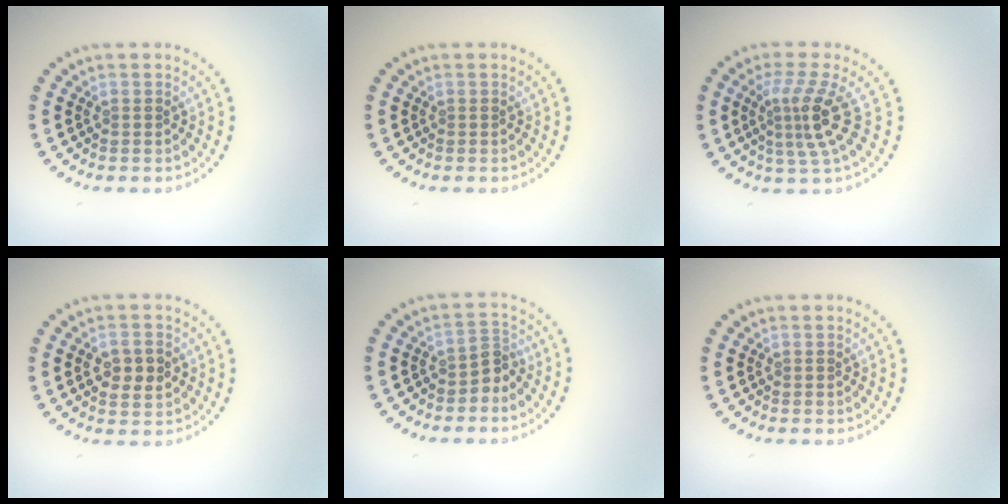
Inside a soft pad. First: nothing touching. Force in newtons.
{"total": 0.0}
{"total": 3.8, "press": 2.5, "slide": 2.8}
{"total": 2.8, "press": 2.8, "slide": 0.1}
{"total": 2.1, "press": 1.5, "slide": 1.4}
{"total": 0.0}